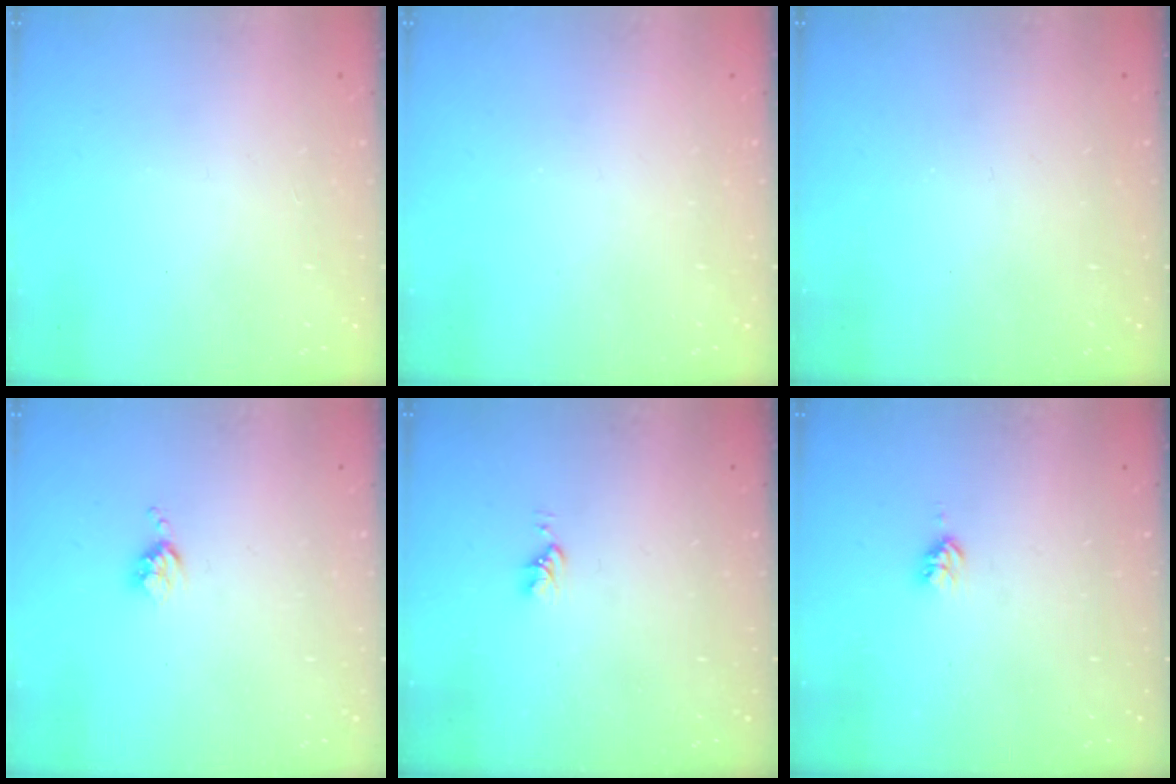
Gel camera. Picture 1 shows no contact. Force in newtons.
{"total": 0.0}
{"total": 0.0}
{"total": 3.3, "press": 3.3, "slide": 0.4}
{"total": 3.0, "press": 3.0, "slide": 0.4}
{"total": 2.8, "press": 2.8, "slide": 0.2}